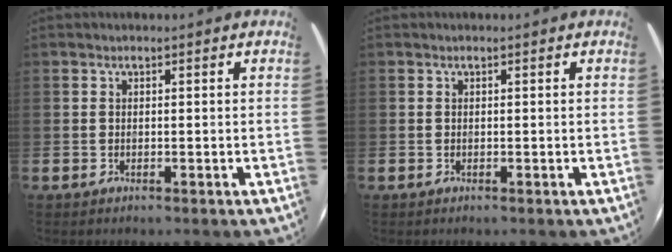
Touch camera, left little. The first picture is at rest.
{"total": 0.0}